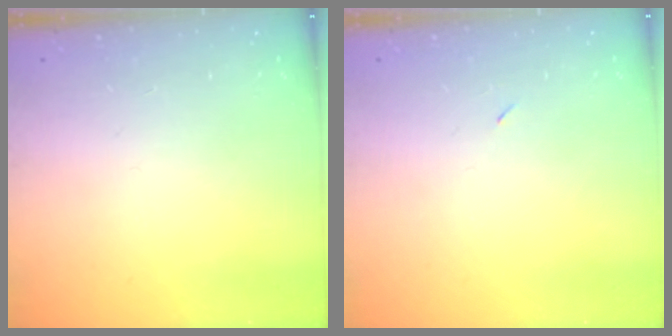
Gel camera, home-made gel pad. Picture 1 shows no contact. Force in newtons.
{"total": 2.2, "press": 1.8, "slide": 1.2}